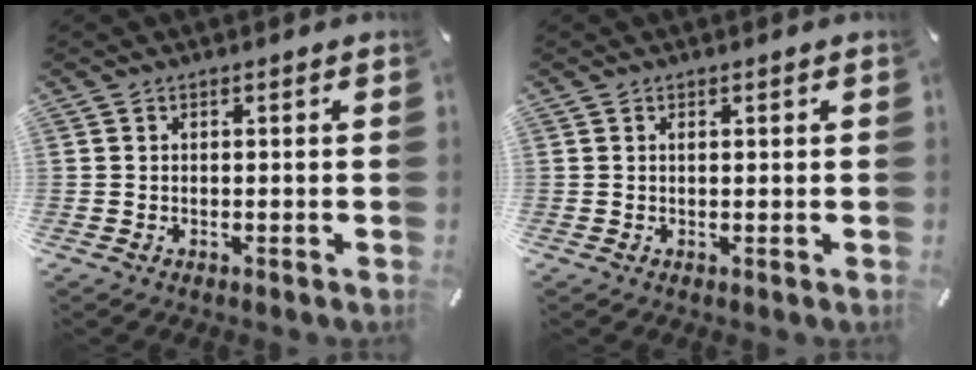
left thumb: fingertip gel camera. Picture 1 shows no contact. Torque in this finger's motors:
{"motor_torque": [-0.14, -0.09, -0.13, 0.20, 0.02]}